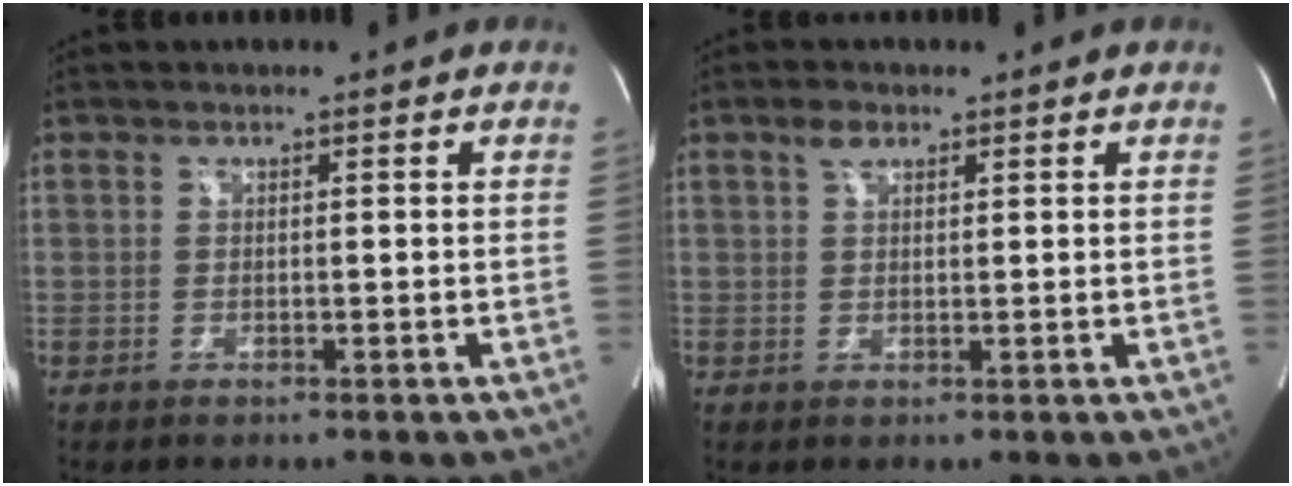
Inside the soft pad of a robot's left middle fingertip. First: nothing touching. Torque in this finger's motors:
{"motor_torque": [0.34, -0.31, 0.07, 0.00]}